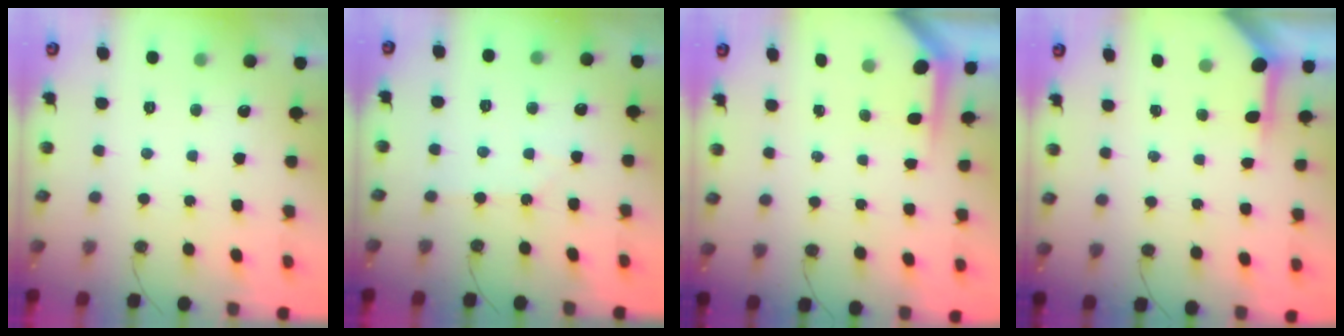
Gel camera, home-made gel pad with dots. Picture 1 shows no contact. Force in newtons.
{"total": 4.4, "press": 4.4, "slide": 0.6}
{"total": 3.8, "press": 3.8, "slide": 0.4}
{"total": 3.8, "press": 3.8, "slide": 0.5}